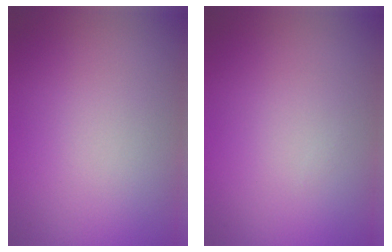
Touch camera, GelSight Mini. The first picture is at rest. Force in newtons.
{"total": 0.0}